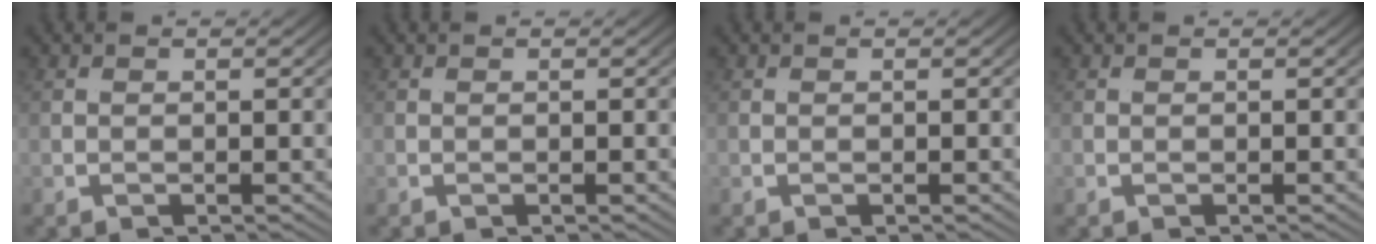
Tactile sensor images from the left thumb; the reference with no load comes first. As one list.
[{"total": 0.0}, {"total": 0.0}, {"total": 0.0}]